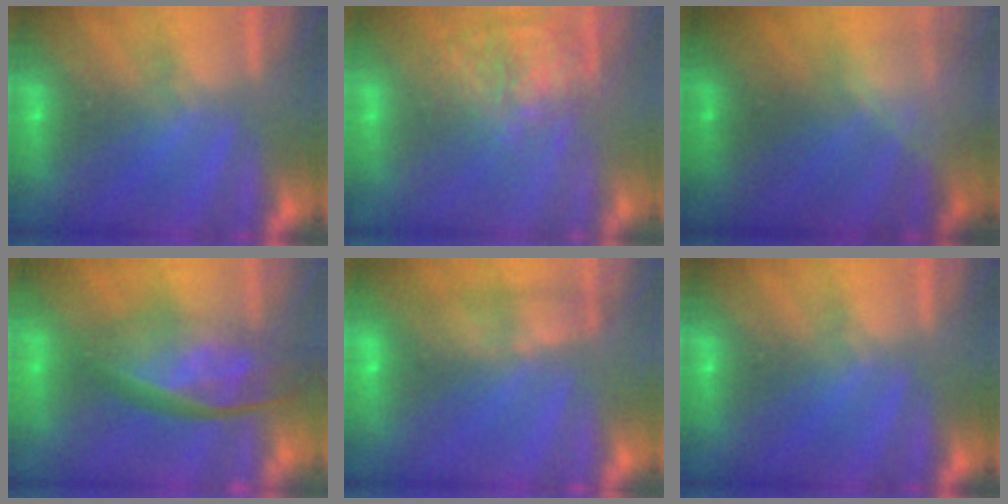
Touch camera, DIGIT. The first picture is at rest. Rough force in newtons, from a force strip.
{"total": 3.7}
{"total": 2.4}
{"total": 9.8}
{"total": 2.4}
{"total": 0.0}